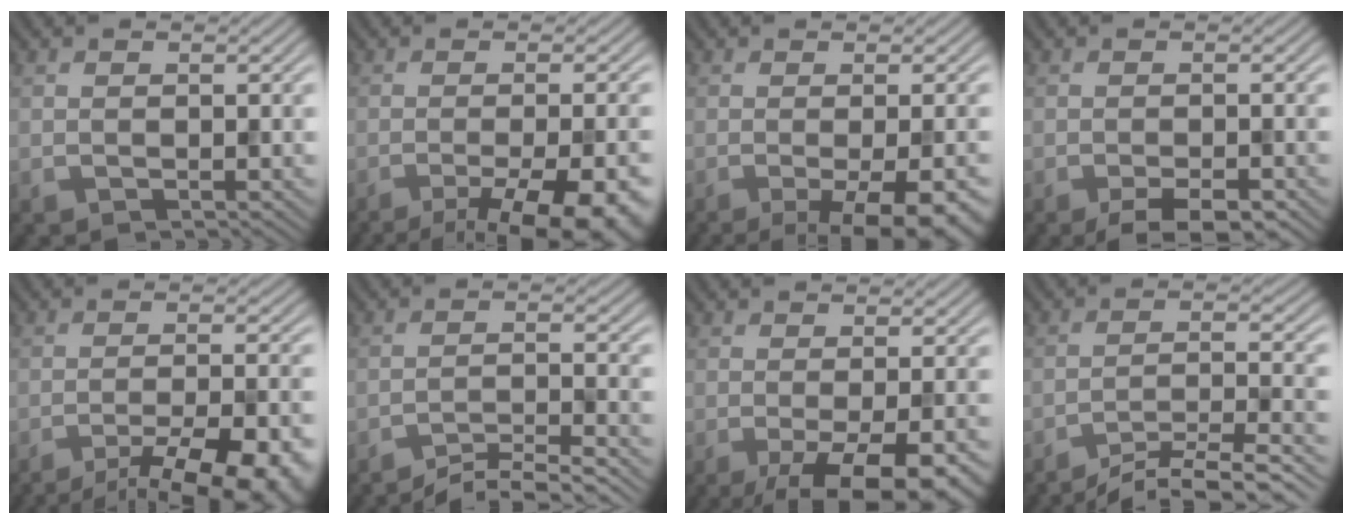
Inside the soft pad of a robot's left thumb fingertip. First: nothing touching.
{"total": 13.5, "force": [-7.9, 4.1, 10.2], "torque": [-0.122, -0.009, -0.087]}
{"total": 10.1, "force": [-4.3, 2.9, 8.7], "torque": [-0.100, -0.005, -0.052]}
{"total": 4.5, "force": [-3.0, 1.2, 3.2], "torque": [-0.047, 0.003, -0.044]}
{"total": 14.0, "force": [-10.3, 3.8, 8.7], "torque": [-0.119, -0.011, -0.123]}
{"total": 5.0, "force": [-4.3, 0.4, 2.5], "torque": [-0.045, 0.010, -0.081]}
{"total": 10.4, "force": [-4.6, 3.2, 8.8], "torque": [-0.123, -0.014, -0.061]}
{"total": 10.5, "force": [-9.0, 1.4, 5.2], "torque": [-0.087, -0.004, -0.136]}